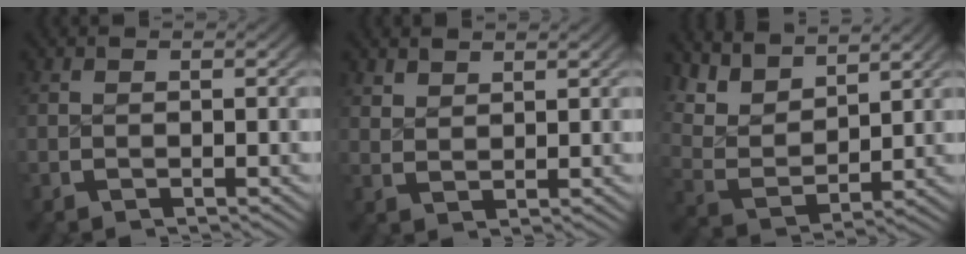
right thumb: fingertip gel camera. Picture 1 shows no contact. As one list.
[{"total": 1.8, "force": [1.8, 0.3, 0.2], "torque": [0.002, 0.000, 0.041]}, {"total": 7.0, "force": [3.3, 4.4, 4.4], "torque": [-0.101, -0.006, 0.063]}]